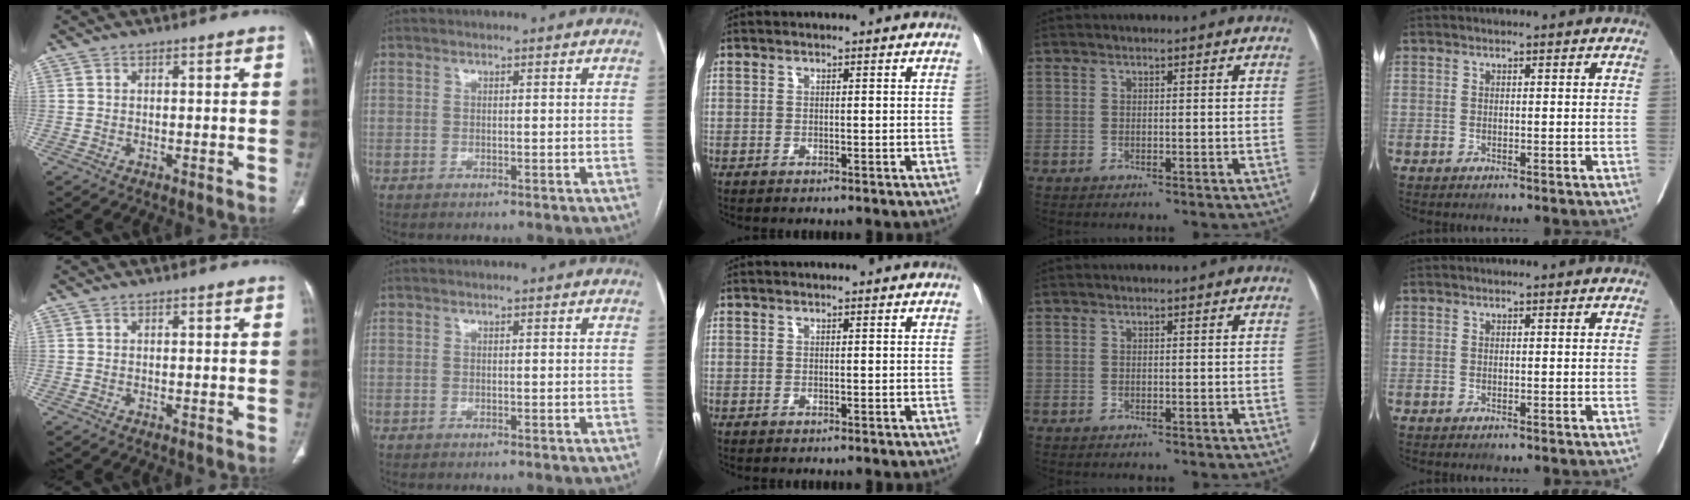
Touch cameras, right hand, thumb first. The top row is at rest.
{}